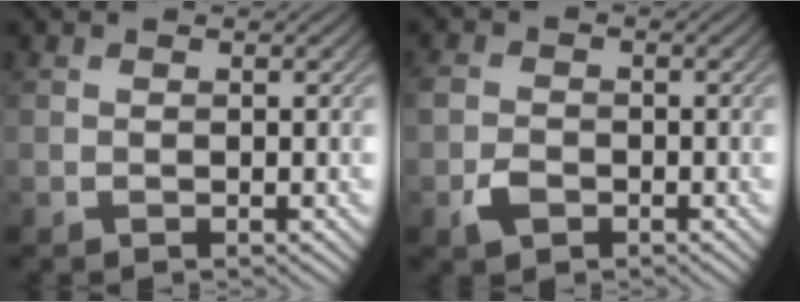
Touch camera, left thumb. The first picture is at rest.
{"total": 2.7, "force": [-1.4, 1.9, 1.4], "torque": [-0.036, -0.001, -0.034]}